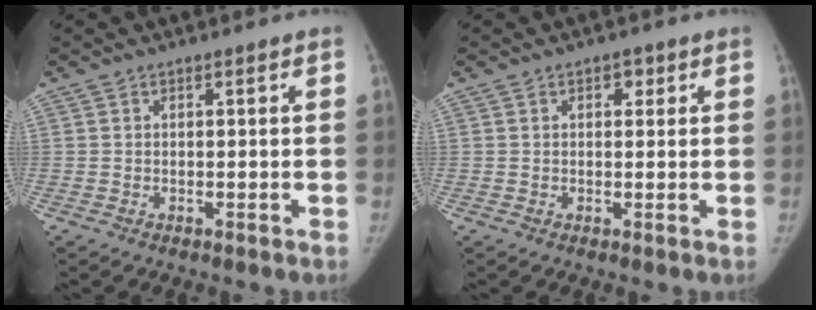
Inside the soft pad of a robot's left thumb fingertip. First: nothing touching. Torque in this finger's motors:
{"motor_torque": [-0.01, 0.02, -0.33, 0.40, -0.01]}